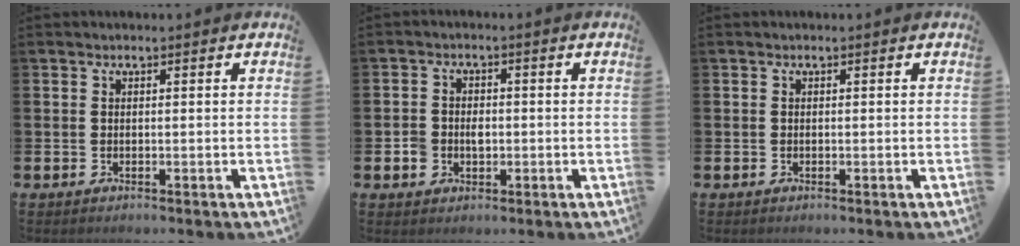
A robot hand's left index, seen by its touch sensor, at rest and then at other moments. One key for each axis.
{"total": 2.7, "fx": -0.6, "fy": 2.4, "fz": 1.0, "tx": -0.014, "ty": 0.004, "tz": -0.017}
{"total": 0.0}